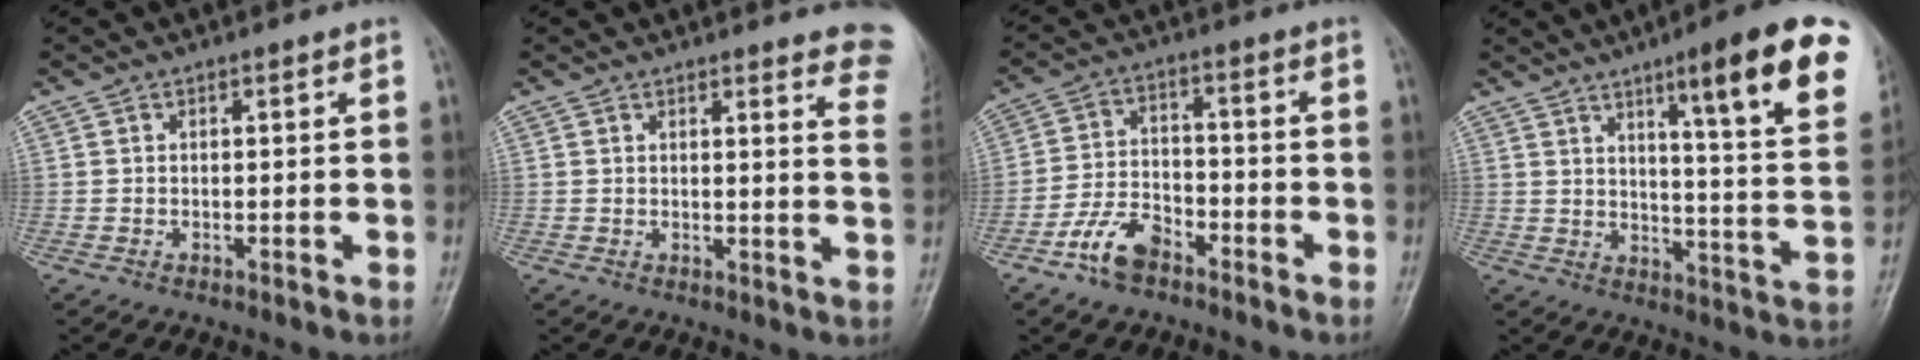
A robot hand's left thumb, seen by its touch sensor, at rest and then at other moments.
{"total": 10.8, "force": [9.5, 1.7, 4.7], "torque": [-0.019, -0.060, 0.081]}
{"total": 7.6, "force": [-4.9, 4.0, 4.2], "torque": [-0.076, 0.027, -0.097]}
{"total": 19.7, "force": [10.5, 2.6, 16.4], "torque": [-0.194, -0.041, 0.143]}